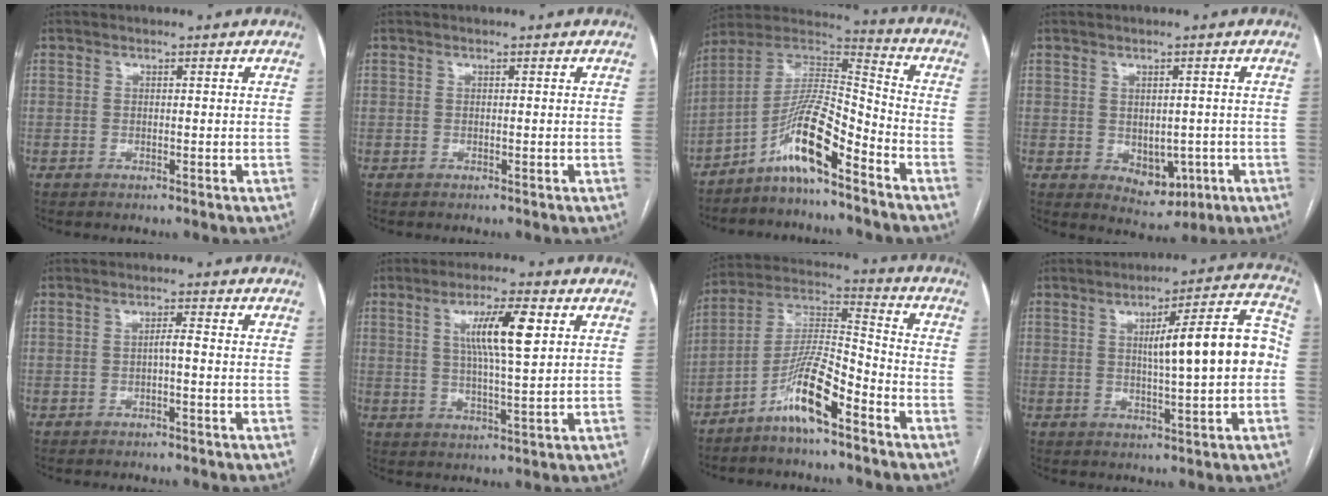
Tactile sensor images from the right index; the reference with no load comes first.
{"total": 0.0}
{"total": 11.8, "force": [-7.4, 1.6, 9.1], "torque": [-0.179, 0.021, -0.138]}
{"total": 5.4, "force": [-1.2, 3.6, 3.8], "torque": [-0.044, -0.001, 0.000]}
{"total": 1.5, "force": [-0.4, 0.1, 1.5], "torque": [-0.024, 0.003, -0.006]}
{"total": 8.9, "force": [2.8, 0.8, 8.4], "torque": [-0.150, 0.004, 0.050]}
{"total": 10.7, "force": [-6.6, 1.5, 8.3], "torque": [-0.169, 0.007, -0.129]}
{"total": 12.8, "force": [0.5, 1.6, 12.7], "torque": [-0.173, 0.035, 0.007]}